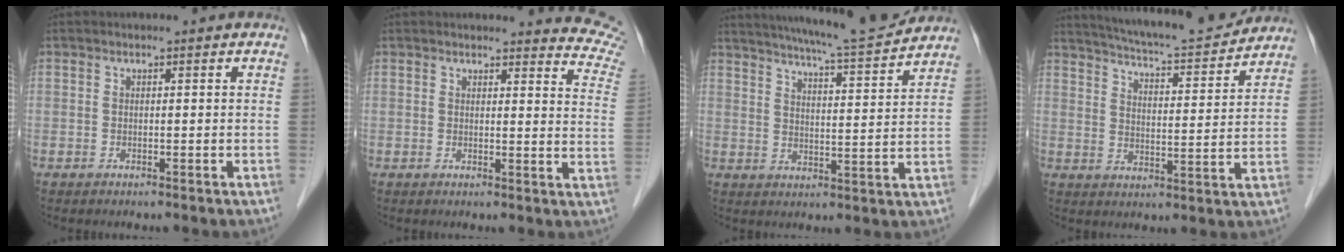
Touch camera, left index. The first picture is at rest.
{"total": 10.7, "force": [10.7, 0.3, 0.5], "torque": [0.026, -0.086, 0.078]}
{"total": 14.6, "force": [13.5, -0.4, 5.6], "torque": [-0.097, -0.014, 0.189]}
{"total": 16.0, "force": [14.9, 1.3, 5.7], "torque": [-0.098, 0.000, 0.215]}